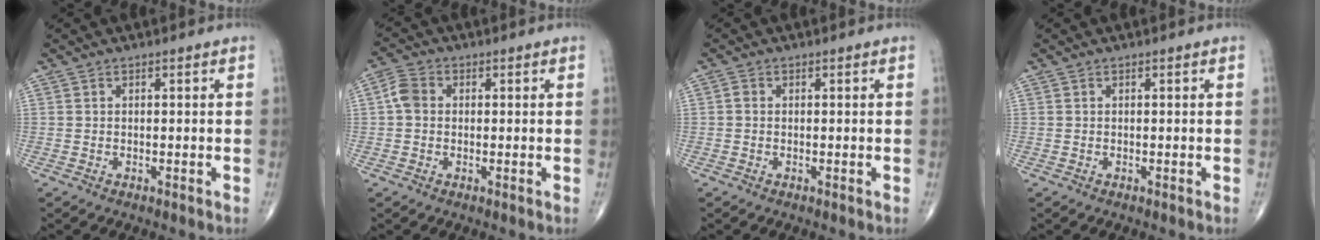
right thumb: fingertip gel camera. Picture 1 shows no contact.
{"total": 3.8, "force": [0.2, 3.0, 2.2], "torque": [-0.042, 0.011, -0.005]}
{"total": 0.8, "force": [0.0, 0.6, 0.4], "torque": [-0.006, 0.001, -0.004]}
{"total": 0.0}